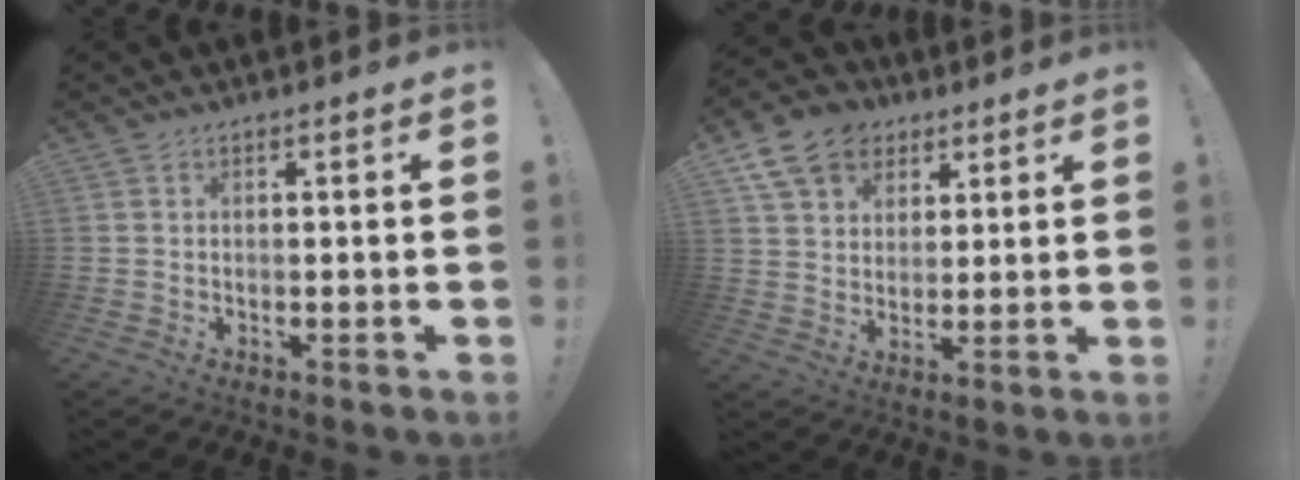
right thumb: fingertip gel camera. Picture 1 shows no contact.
{"total": 12.7, "force": [6.7, 9.6, 5.0], "torque": [-0.076, -0.033, 0.134]}